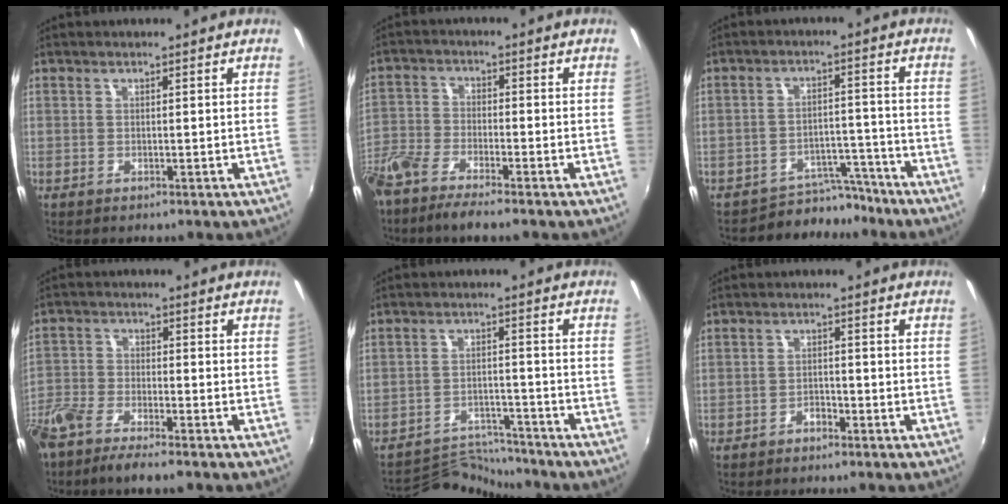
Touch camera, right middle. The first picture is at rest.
{"total": 8.7, "force": [-6.9, 1.9, 5.0], "torque": [-0.126, -0.020, -0.139]}
{"total": 7.2, "force": [-6.6, 2.8, 0.2], "torque": [-0.005, 0.025, -0.092]}
{"total": 8.9, "force": [-7.0, 2.2, 5.1], "torque": [-0.130, -0.021, -0.140]}
{"total": 8.0, "force": [-8.0, 0.2, -0.1], "torque": [-0.023, 0.008, -0.136]}
{"total": 1.8, "force": [-1.6, 0.9, 0.5], "torque": [-0.011, 0.004, -0.022]}